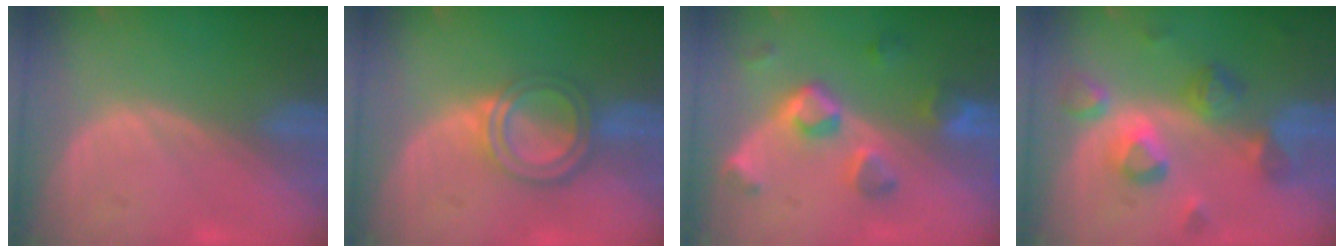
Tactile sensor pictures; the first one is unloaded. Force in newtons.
{"total": 6.2, "press": 5.3, "slide": 3.1}
{"total": 7.7, "press": 7.0, "slide": 3.2}
{"total": 8.7, "press": 8.0, "slide": 3.5}